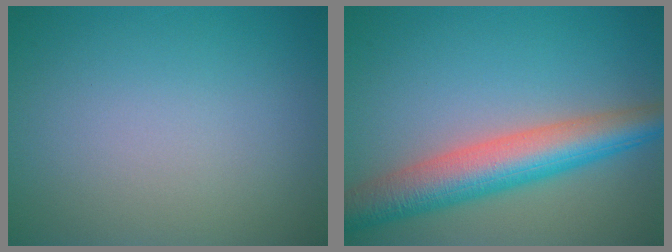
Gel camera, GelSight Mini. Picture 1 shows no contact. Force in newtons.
{"total": 7.3, "press": 7.3, "slide": 0.3}